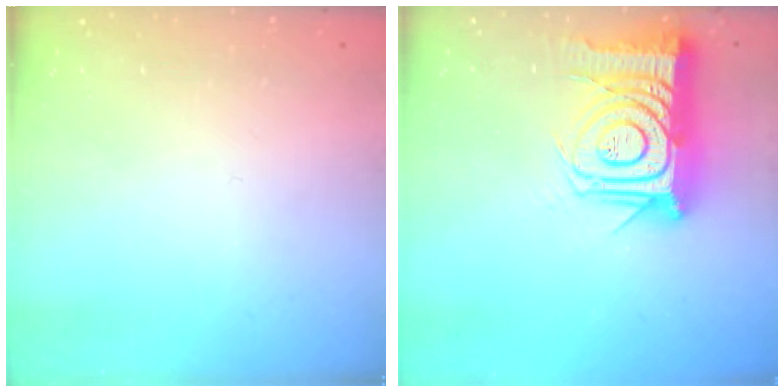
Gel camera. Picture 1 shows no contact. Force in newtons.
{"total": 18.7, "press": 18.7, "slide": 1.4}